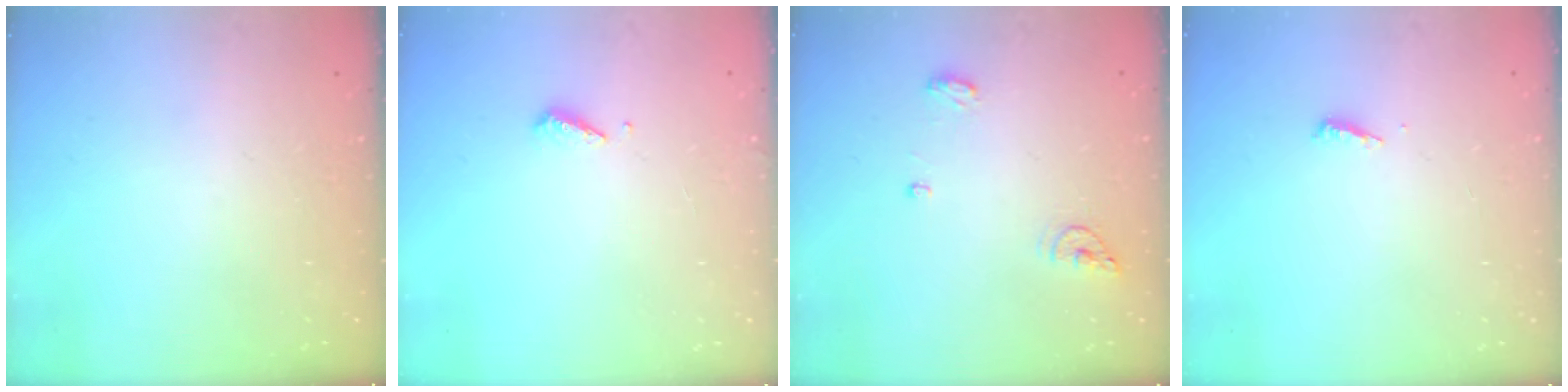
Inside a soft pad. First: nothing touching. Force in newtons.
{"total": 4.0, "press": 3.9, "slide": 0.3}
{"total": 10.0, "press": 7.3, "slide": 6.9}
{"total": 3.6, "press": 3.6, "slide": 0.4}